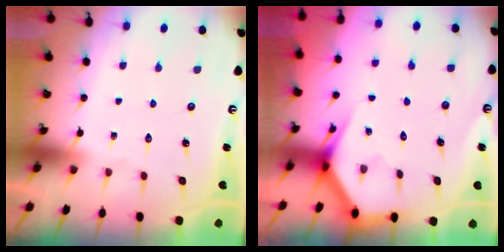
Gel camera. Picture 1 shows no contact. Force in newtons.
{"total": 3.5, "press": 3.5, "slide": 0.2}